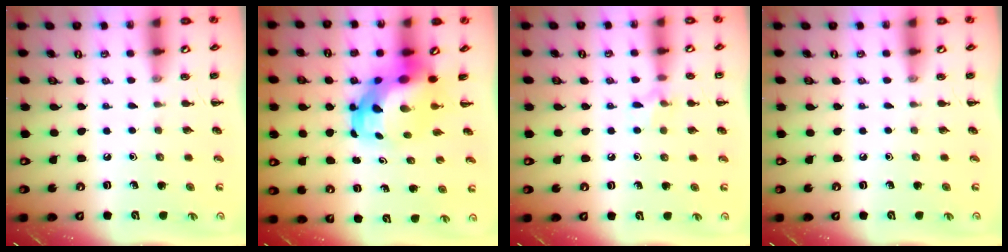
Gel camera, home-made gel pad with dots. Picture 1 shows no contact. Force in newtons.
{"total": 6.8, "press": 6.5, "slide": 1.9}
{"total": 6.5, "press": 6.2, "slide": 2.0}
{"total": 0.0}